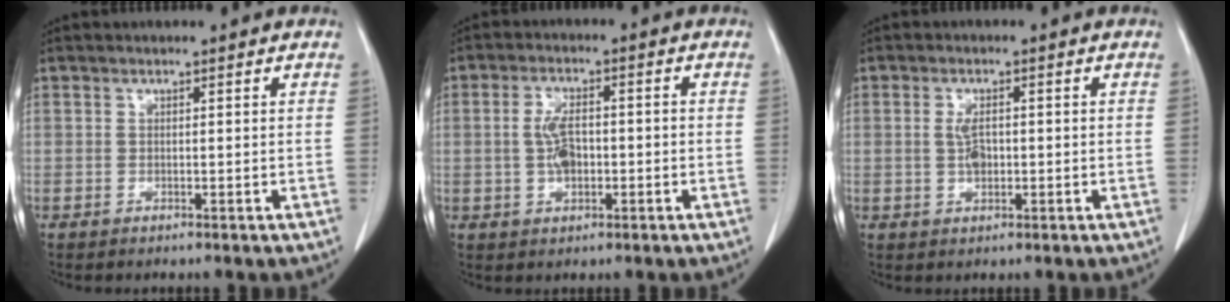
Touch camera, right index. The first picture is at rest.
{"total": 4.8, "force": [-0.6, 2.2, 4.2], "torque": [-0.087, 0.007, -0.010]}
{"total": 2.8, "force": [-0.1, 1.2, 2.6], "torque": [-0.050, 0.001, -0.001]}